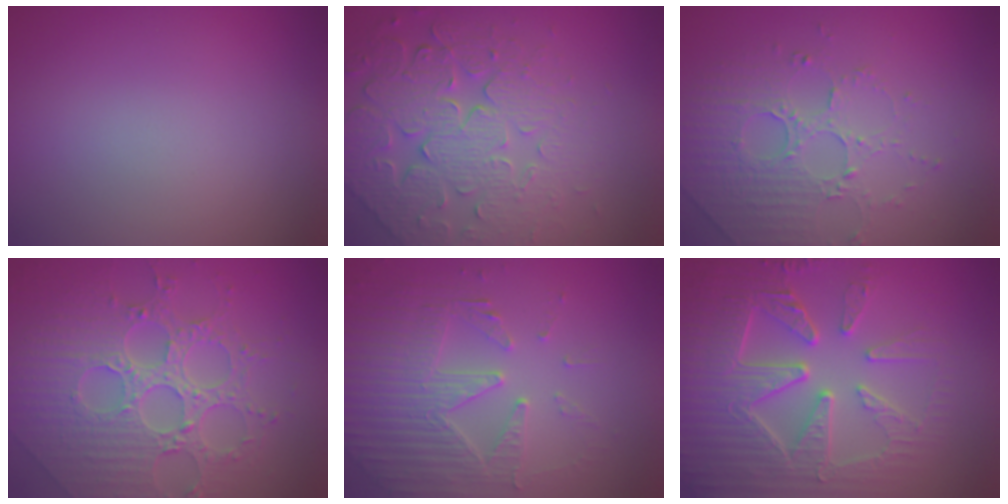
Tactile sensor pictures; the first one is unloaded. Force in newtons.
{"total": 7.7, "press": 5.8, "slide": 5.1}
{"total": 5.1, "press": 3.5, "slide": 3.7}
{"total": 8.1, "press": 6.0, "slide": 5.4}
{"total": 4.9, "press": 4.4, "slide": 2.3}
{"total": 8.4, "press": 6.3, "slide": 5.7}